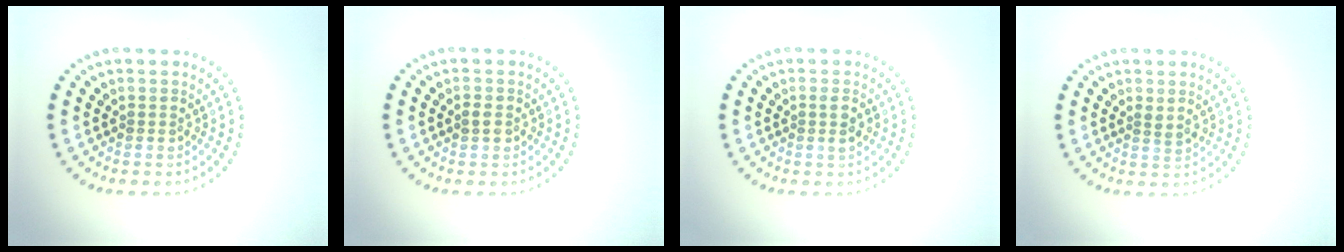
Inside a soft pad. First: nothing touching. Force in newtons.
{"total": 1.2, "press": 1.2, "slide": 0.2}
{"total": 1.3, "press": 1.2, "slide": 0.5}
{"total": 1.1, "press": 0.9, "slide": 0.7}